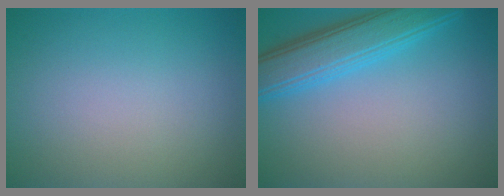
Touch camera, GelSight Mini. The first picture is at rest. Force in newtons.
{"total": 5.5, "press": 5.5, "slide": 0.1}